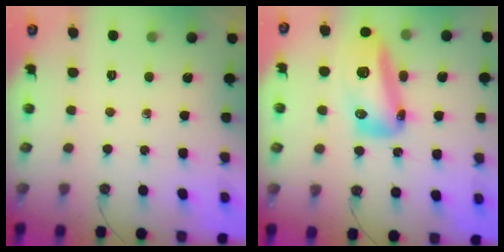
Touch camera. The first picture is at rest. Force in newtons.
{"total": 30.0, "press": 22.1, "slide": 20.4}